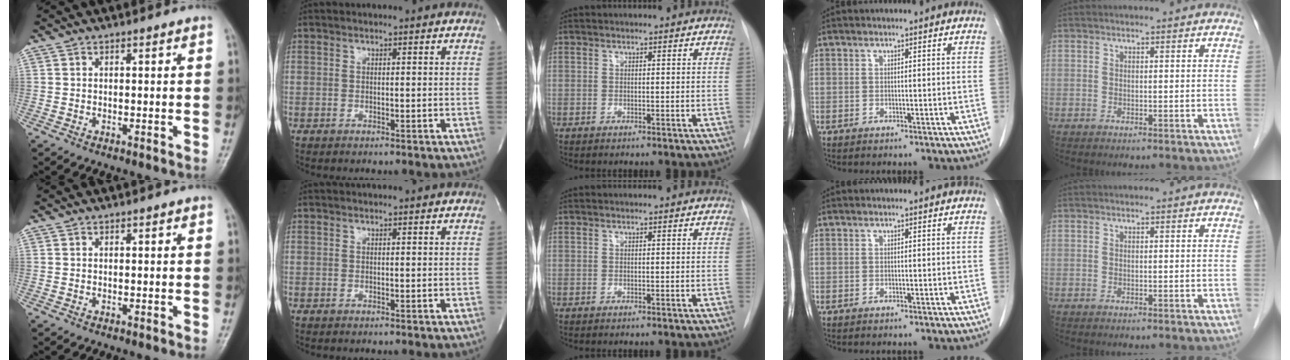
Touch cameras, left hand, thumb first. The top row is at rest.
{}